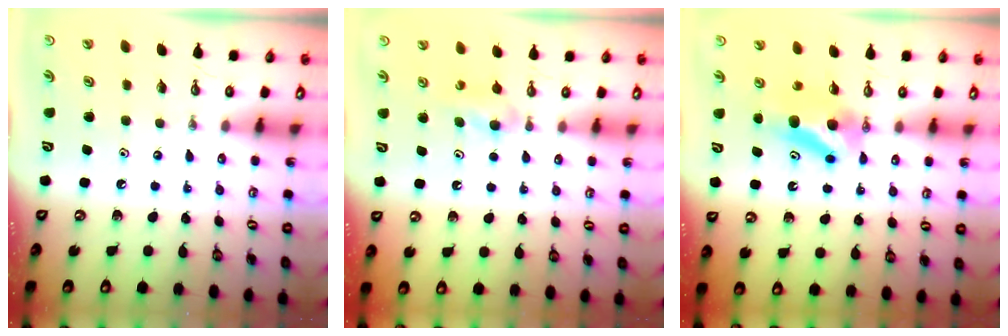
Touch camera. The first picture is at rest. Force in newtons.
{"total": 4.0, "press": 4.0, "slide": 0.4}
{"total": 7.6, "press": 7.0, "slide": 2.9}